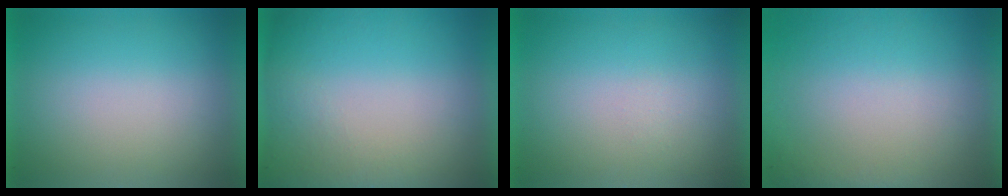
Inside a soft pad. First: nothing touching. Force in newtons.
{"total": 5.8}
{"total": 1.3}
{"total": 7.0}